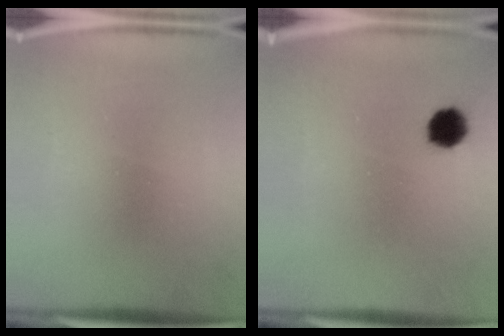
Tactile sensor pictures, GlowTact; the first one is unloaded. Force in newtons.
{"total": 4.9}